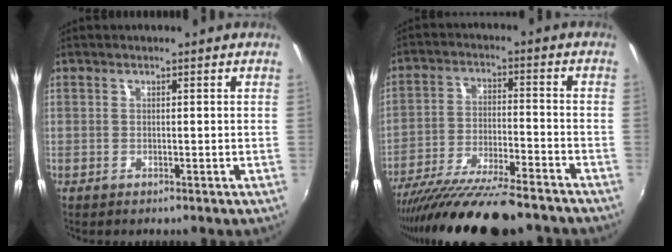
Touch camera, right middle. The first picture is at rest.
{"total": 19.2, "force": [-16.3, 2.6, 9.8], "torque": [-0.190, -0.051, -0.263]}